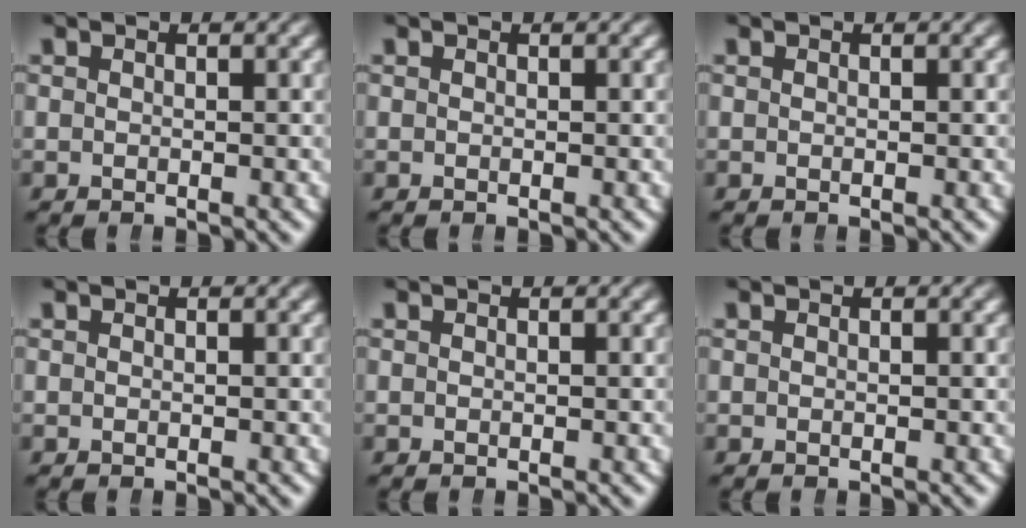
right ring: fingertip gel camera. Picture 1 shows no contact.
{"total": 0.0}
{"total": 0.0}
{"total": 0.0}
{"total": 0.0}
{"total": 0.0}